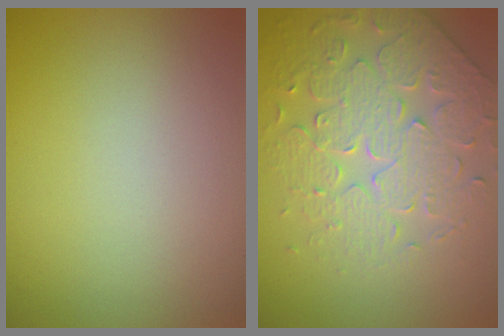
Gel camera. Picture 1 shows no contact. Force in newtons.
{"total": 4.6, "press": 4.6, "slide": 0.5}